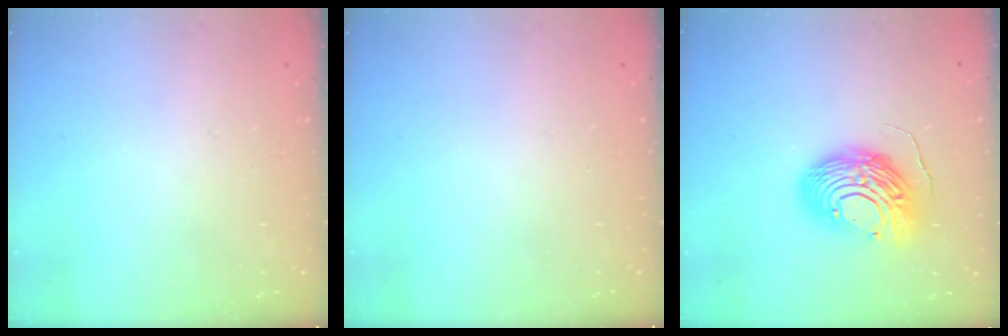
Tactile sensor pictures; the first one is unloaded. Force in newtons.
{"total": 0.0}
{"total": 13.1, "press": 13.1, "slide": 1.3}